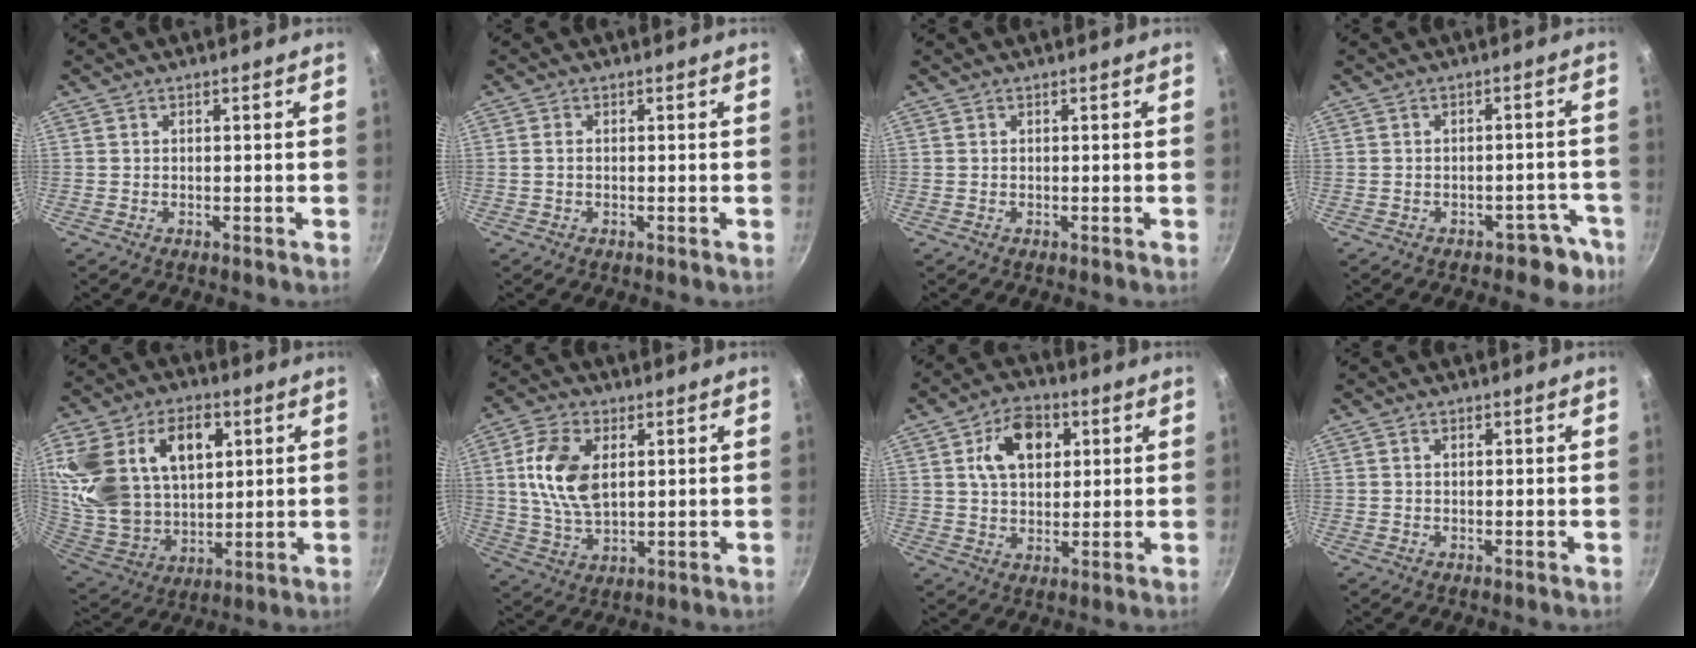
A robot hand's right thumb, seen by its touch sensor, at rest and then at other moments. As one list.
[{"total": 1.1, "force": [-0.1, 0.8, 0.8], "torque": [-0.014, 0.004, -0.003]}, {"total": 0.0}, {"total": 5.5, "force": [-3.5, 3.5, 2.2], "torque": [0.019, 0.051, -0.021]}, {"total": 26.8, "force": [9.0, 17.8, 17.9], "torque": [-0.352, -0.005, 0.166]}, {"total": 11.9, "force": [2.6, 6.9, 9.3], "torque": [-0.172, -0.005, 0.049]}, {"total": 10.8, "force": [3.3, 7.4, 7.2], "torque": [-0.096, 0.001, 0.047]}, {"total": 0.8, "force": [0.2, 0.5, 0.5], "torque": [-0.008, 0.004, 0.003]}]